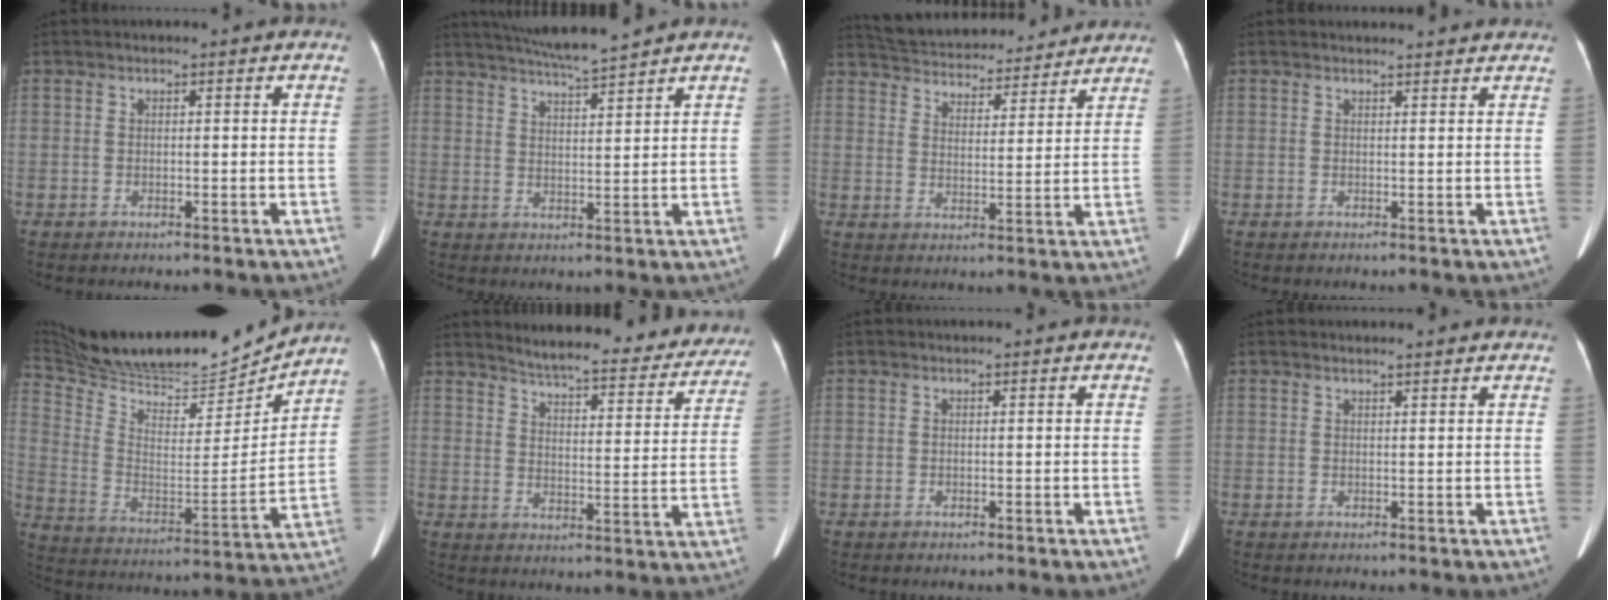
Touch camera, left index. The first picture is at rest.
{"total": 7.8, "force": [7.1, -0.9, 3.0], "torque": [-0.056, 0.005, 0.120]}
{"total": 18.8, "force": [17.5, 4.7, 5.0], "torque": [-0.091, 0.029, 0.249]}
{"total": 4.9, "force": [4.7, 1.1, 0.8], "torque": [-0.005, 0.022, 0.049]}
{"total": 25.4, "force": [23.7, 4.0, 8.2], "torque": [-0.168, -0.032, 0.374]}
{"total": 22.0, "force": [20.4, 4.0, 7.4], "torque": [-0.089, -0.053, 0.243]}
{"total": 0.0}
{"total": 2.5, "force": [2.5, 0.2, 0.6], "torque": [-0.012, 0.013, 0.030]}